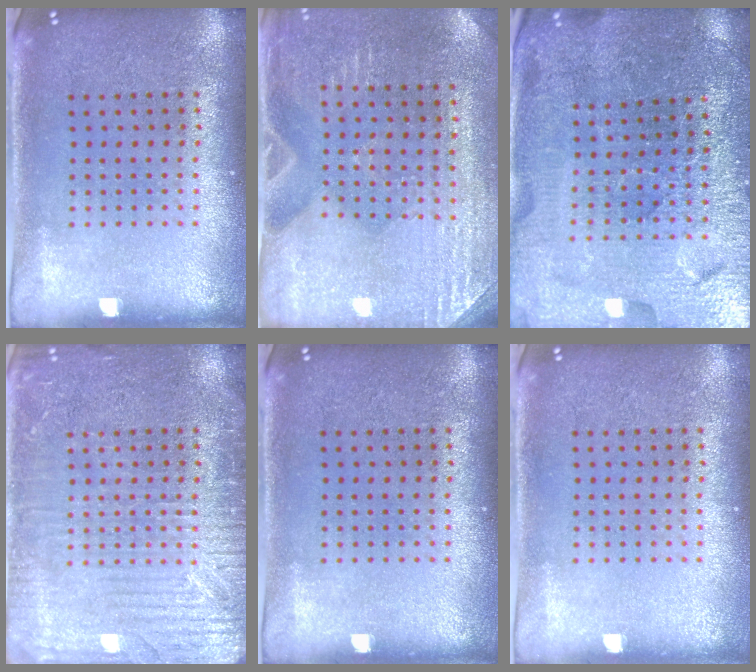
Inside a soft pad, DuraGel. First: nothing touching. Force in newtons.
{"total": 3.0, "press": 2.9, "slide": 0.7}
{"total": 3.6, "press": 3.6, "slide": 0.5}
{"total": 4.8, "press": 4.7, "slide": 0.6}
{"total": 0.0}
{"total": 0.0}